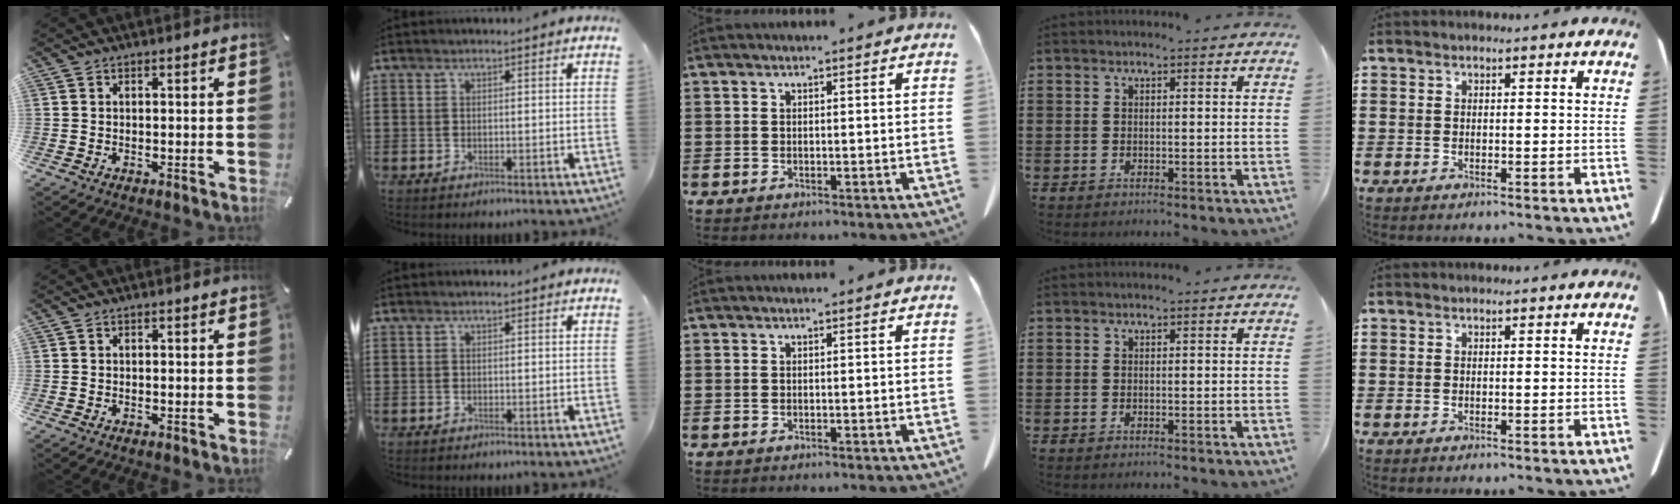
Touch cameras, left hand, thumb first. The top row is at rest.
{}